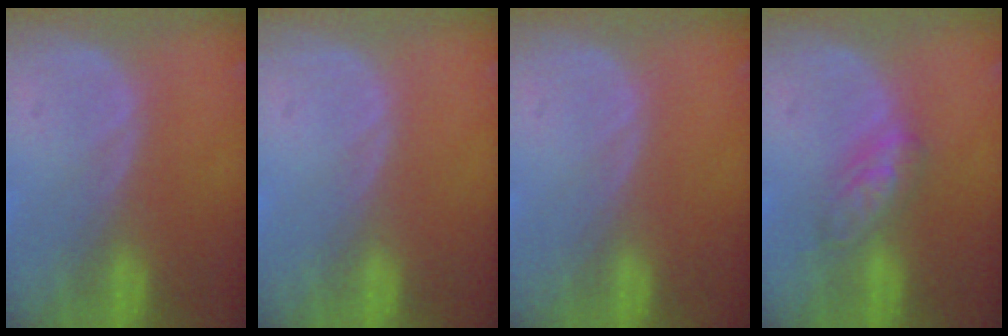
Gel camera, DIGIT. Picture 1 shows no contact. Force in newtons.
{"total": 0.0}
{"total": 0.0}
{"total": 4.6, "press": 4.5, "slide": 1.3}